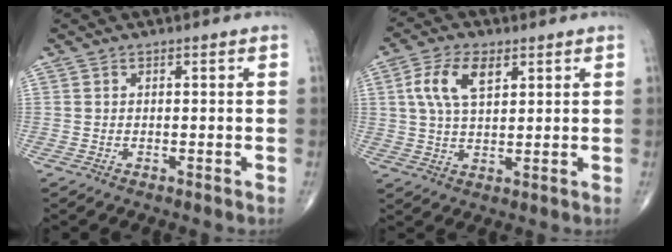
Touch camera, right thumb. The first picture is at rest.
{"total": 8.4, "force": [3.1, 4.3, 6.5], "torque": [-0.128, -0.001, 0.057]}